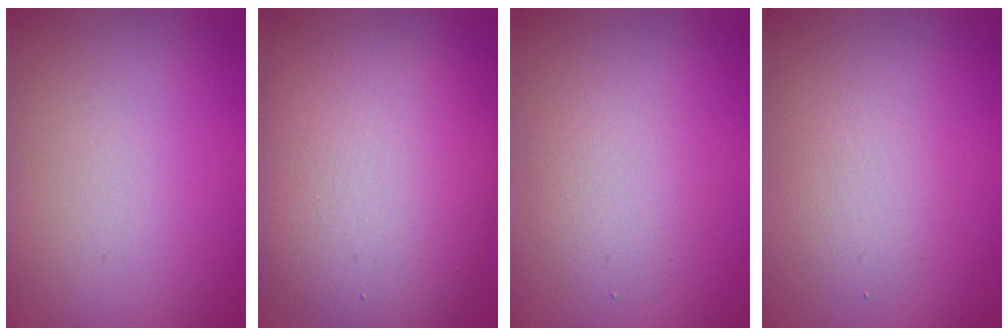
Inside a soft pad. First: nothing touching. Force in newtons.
{"total": 10.2, "press": 10.1, "slide": 0.9}
{"total": 2.4, "press": 2.4, "slide": 0.0}
{"total": 2.2, "press": 2.2, "slide": 0.1}